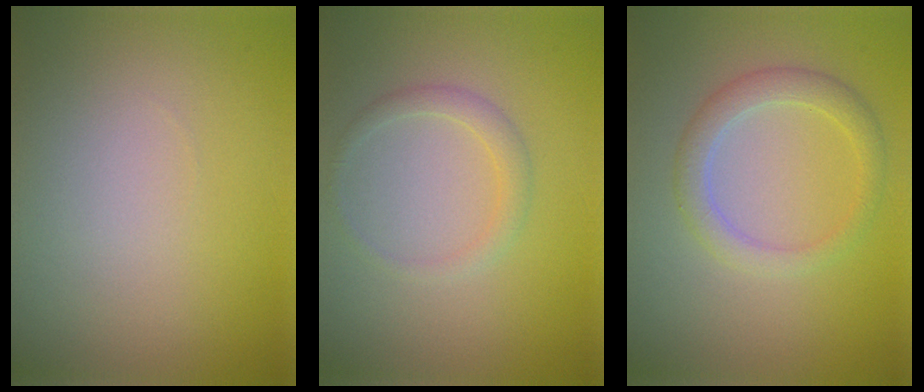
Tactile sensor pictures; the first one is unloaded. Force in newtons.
{"total": 1.5, "press": 1.5, "slide": 0.1}
{"total": 2.6, "press": 2.6, "slide": 0.2}